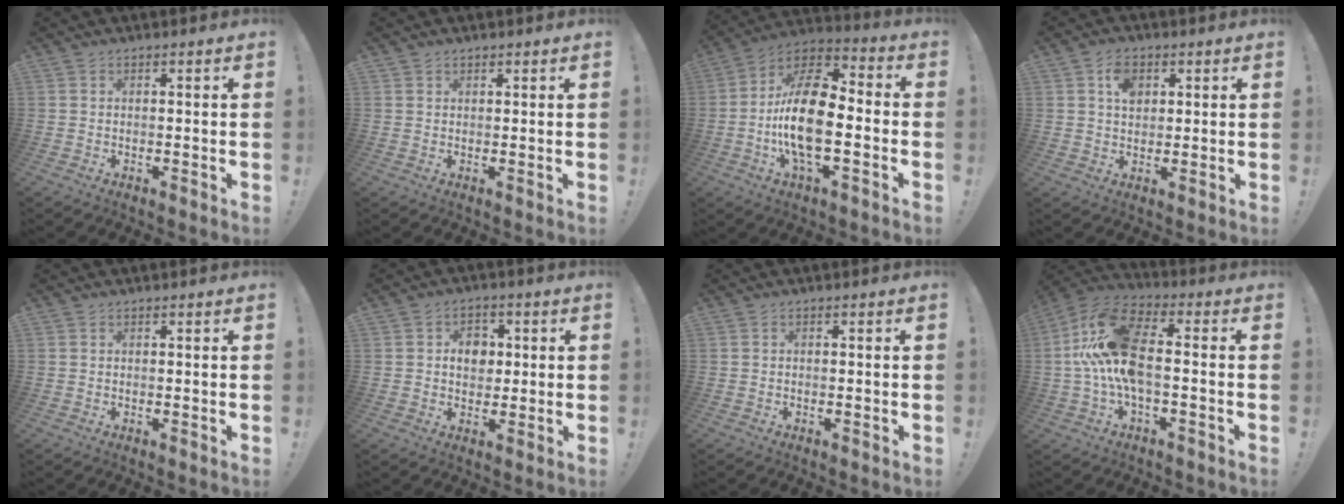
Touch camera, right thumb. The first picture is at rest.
{"total": 1.0, "force": [0.8, 0.5, 0.0], "torque": [0.002, -0.003, 0.017]}
{"total": 18.2, "force": [-3.3, 8.7, 15.7], "torque": [-0.296, 0.018, -0.057]}
{"total": 6.1, "force": [2.2, 4.7, 3.2], "torque": [-0.040, 0.001, 0.038]}
{"total": 0.0}
{"total": 6.9, "force": [1.0, 5.8, 3.7], "torque": [-0.043, -0.001, 0.015]}
{"total": 0.0}
{"total": 17.2, "force": [-0.4, 8.3, 15.1], "torque": [-0.294, 0.017, -0.003]}